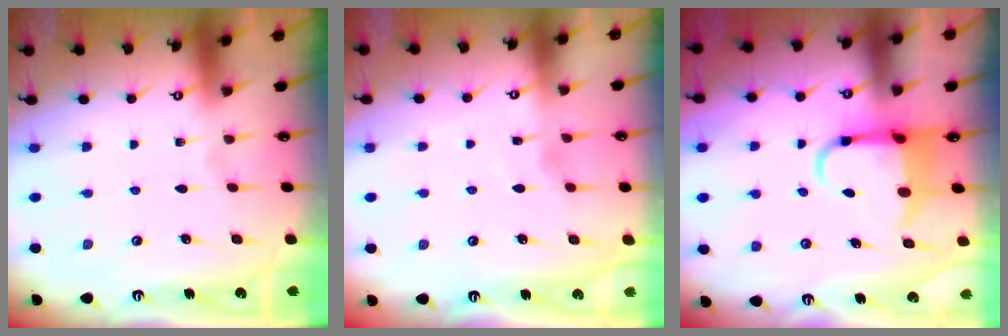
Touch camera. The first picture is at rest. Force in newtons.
{"total": 2.1, "press": 2.1, "slide": 0.2}
{"total": 5.7, "press": 5.6, "slide": 1.2}